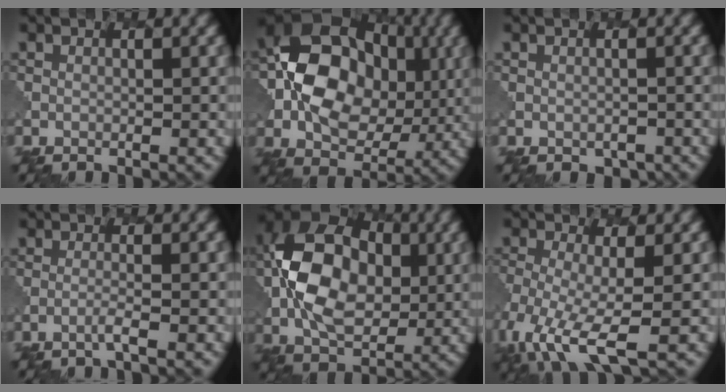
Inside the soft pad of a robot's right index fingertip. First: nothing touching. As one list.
[{"total": 12.4, "force": [0.5, 9.4, 8.1], "torque": [-0.130, 0.006, 0.007]}, {"total": 1.5, "force": [-1.2, 0.9, 0.3], "torque": [-0.007, -0.006, -0.008]}, {"total": 1.0, "force": [-0.6, 0.0, 0.8], "torque": [-0.012, 0.004, -0.021]}, {"total": 11.5, "force": [0.6, 7.7, 8.5], "torque": [-0.172, 0.013, 0.002]}, {"total": 7.3, "force": [-3.2, 2.8, 6.0], "torque": [-0.140, -0.022, -0.060]}]